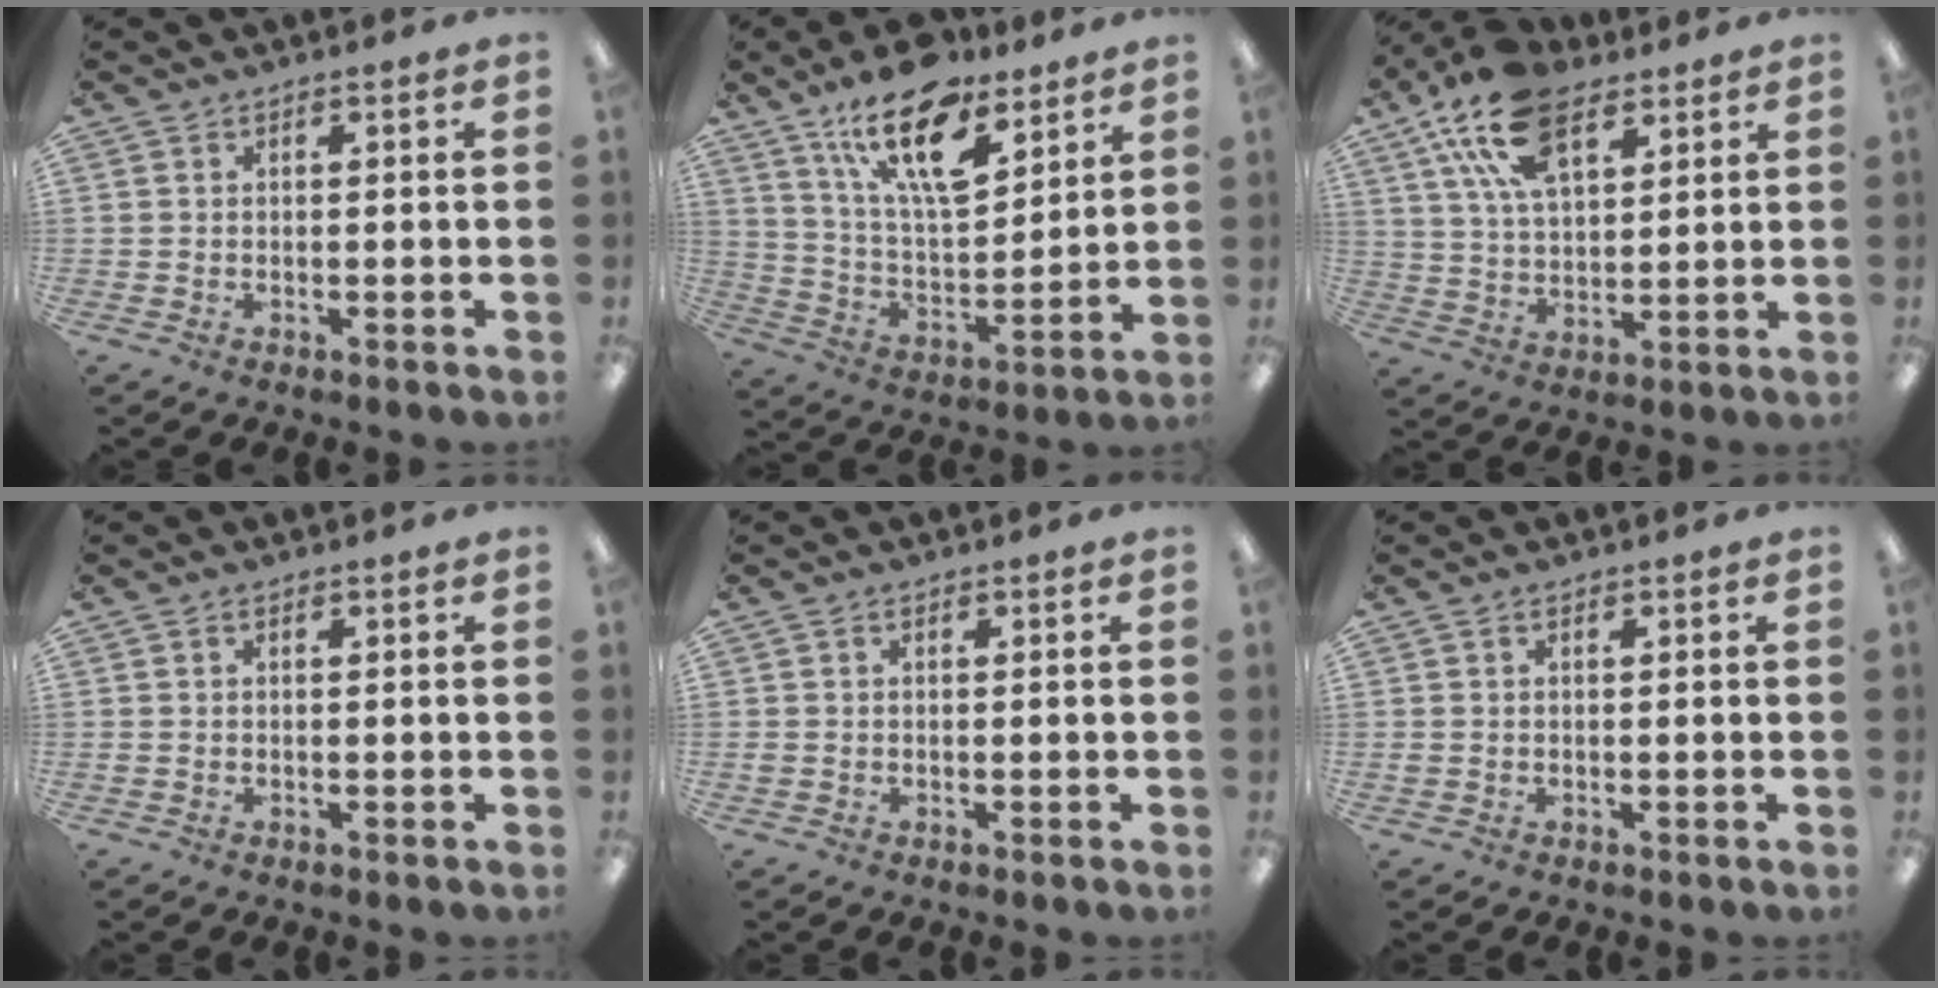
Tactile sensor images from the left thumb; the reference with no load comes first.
{"total": 19.4, "force": [12.8, 8.0, 12.2], "torque": [-0.204, -0.065, 0.220]}
{"total": 17.6, "force": [9.8, 9.2, 11.4], "torque": [-0.213, -0.022, 0.176]}
{"total": 0.7, "force": [0.1, 0.5, 0.6], "torque": [-0.012, 0.004, 0.001]}
{"total": 0.9, "force": [0.0, 0.6, 0.6], "torque": [-0.013, 0.004, -0.001]}
{"total": 0.9, "force": [0.1, 0.7, 0.6], "torque": [-0.013, 0.005, 0.001]}